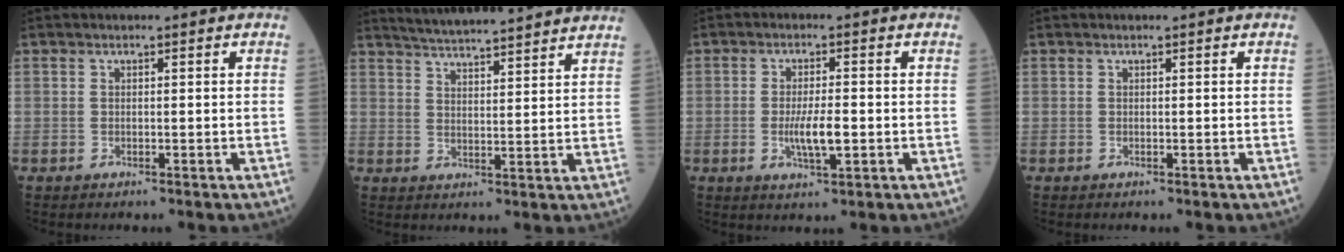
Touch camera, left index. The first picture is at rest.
{"total": 14.7, "force": [13.6, 0.6, 5.7], "torque": [-0.096, 0.016, 0.186]}
{"total": 4.8, "force": [-1.0, 0.9, 4.6], "torque": [-0.091, -0.009, -0.017]}
{"total": 0.0}